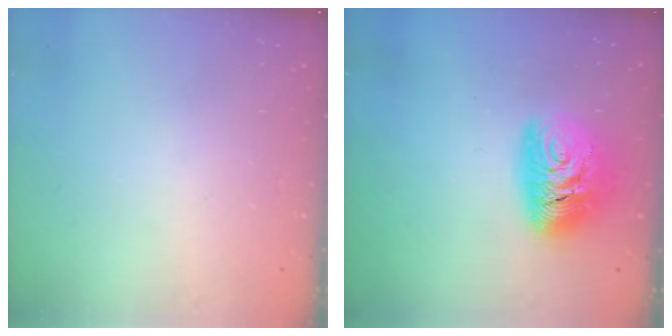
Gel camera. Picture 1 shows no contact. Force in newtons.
{"total": 11.7, "press": 11.6, "slide": 1.1}